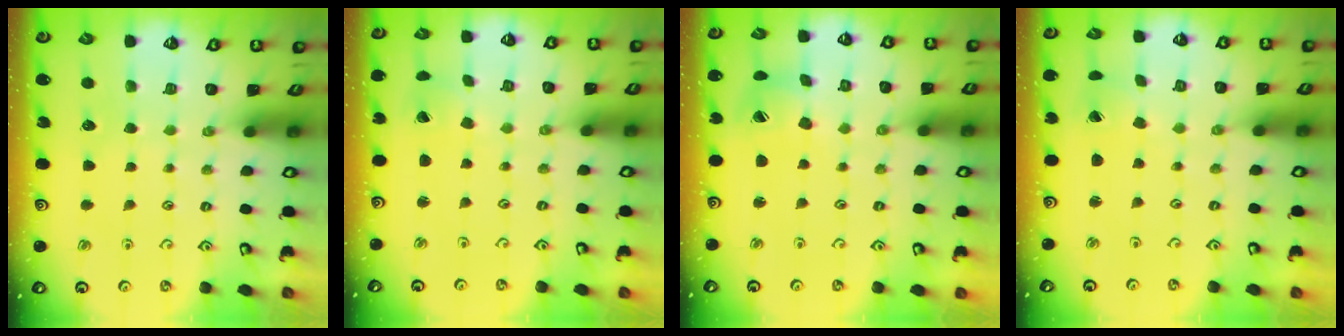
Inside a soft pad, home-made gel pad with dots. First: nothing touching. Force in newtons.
{"total": 1.2, "press": 1.1, "slide": 0.4}
{"total": 7.3, "press": 7.2, "slide": 0.8}
{"total": 1.7, "press": 1.7, "slide": 0.1}